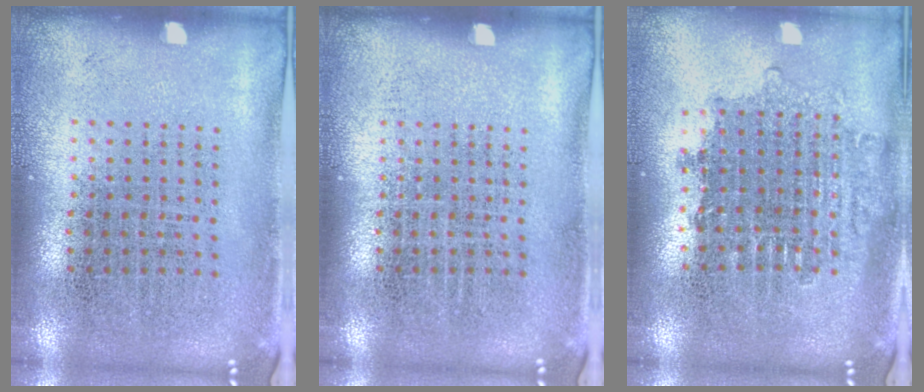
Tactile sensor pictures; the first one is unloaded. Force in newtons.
{"total": 0.0}
{"total": 1.6, "press": 1.3, "slide": 0.8}